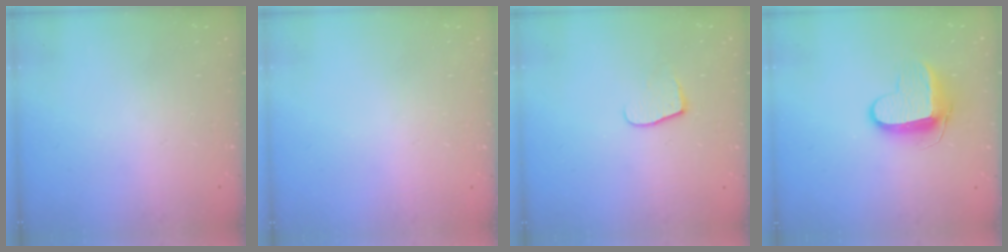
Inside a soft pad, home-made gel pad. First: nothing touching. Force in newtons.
{"total": 0.6, "press": 0.6, "slide": 0.2}
{"total": 5.4, "press": 5.4, "slide": 0.5}
{"total": 9.9, "press": 9.9, "slide": 0.7}